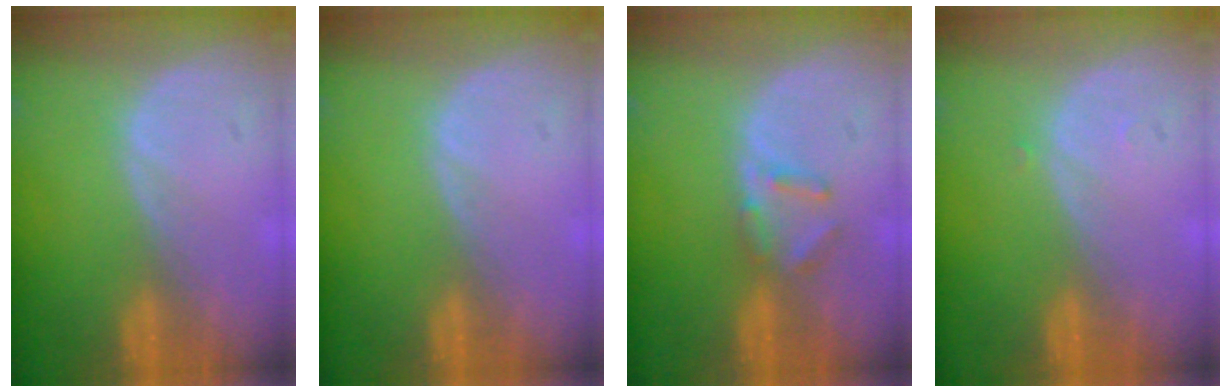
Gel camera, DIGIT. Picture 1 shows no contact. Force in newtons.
{"total": 0.0}
{"total": 2.8, "press": 2.7, "slide": 0.4}
{"total": 0.5, "press": 0.4, "slide": 0.3}